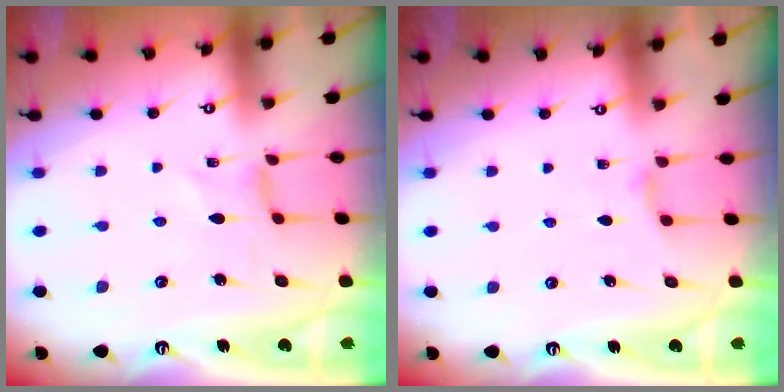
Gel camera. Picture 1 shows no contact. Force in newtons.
{"total": 2.3, "press": 2.3, "slide": 0.4}